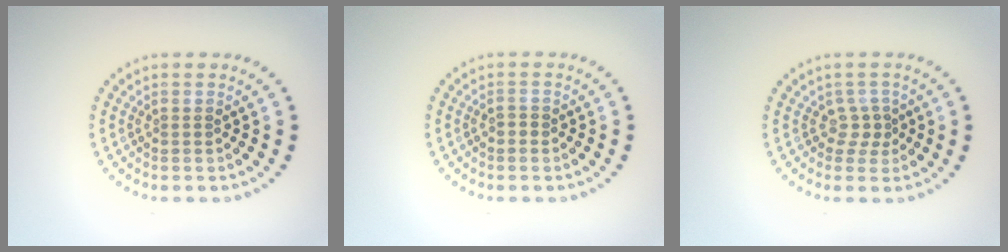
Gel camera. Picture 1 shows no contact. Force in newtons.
{"total": 0.9, "press": 0.8, "slide": 0.2}
{"total": 1.6, "press": 1.1, "slide": 1.2}